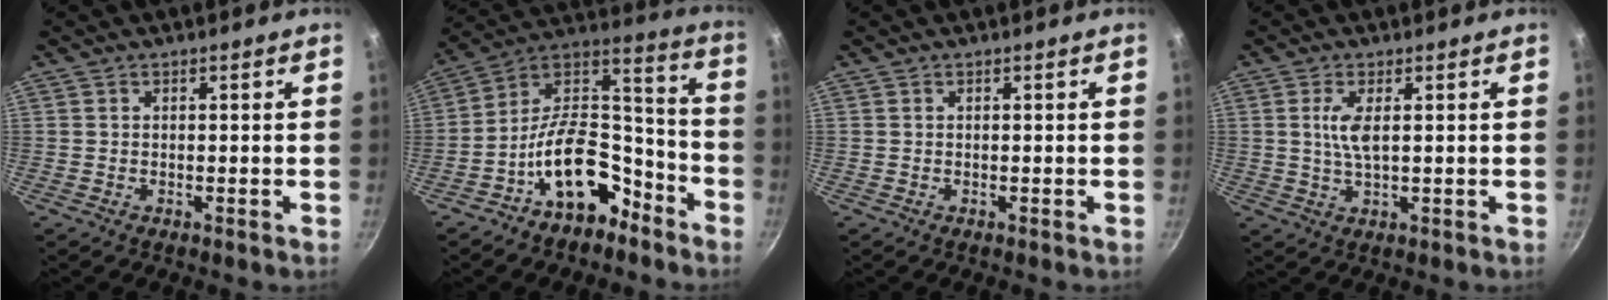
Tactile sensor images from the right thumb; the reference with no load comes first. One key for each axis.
{"total": 17.6, "fx": -9.3, "fy": 9.8, "fz": 11.3, "tx": -0.137, "ty": 0.107, "tz": -0.157}
{"total": 0.0}
{"total": 4.5, "fx": 0.9, "fy": 1.4, "fz": 4.1, "tx": -0.089, "ty": -0.001, "tz": 0.020}